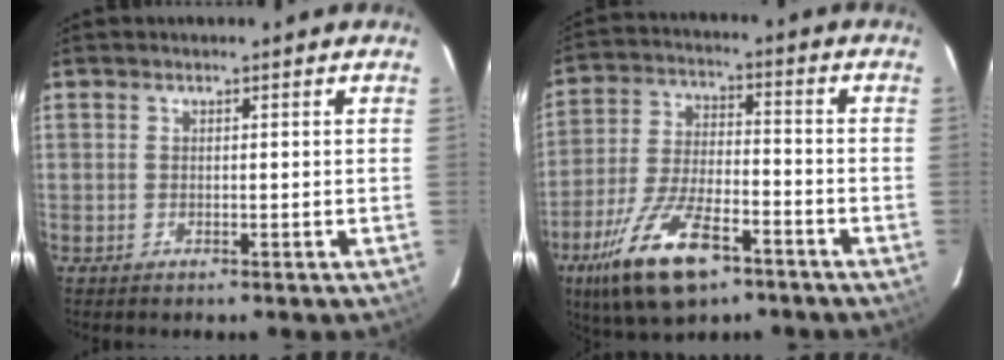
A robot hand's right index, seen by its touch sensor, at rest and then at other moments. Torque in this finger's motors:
{"motor_torque": [1.49, -0.65, 0.75, 0.17]}